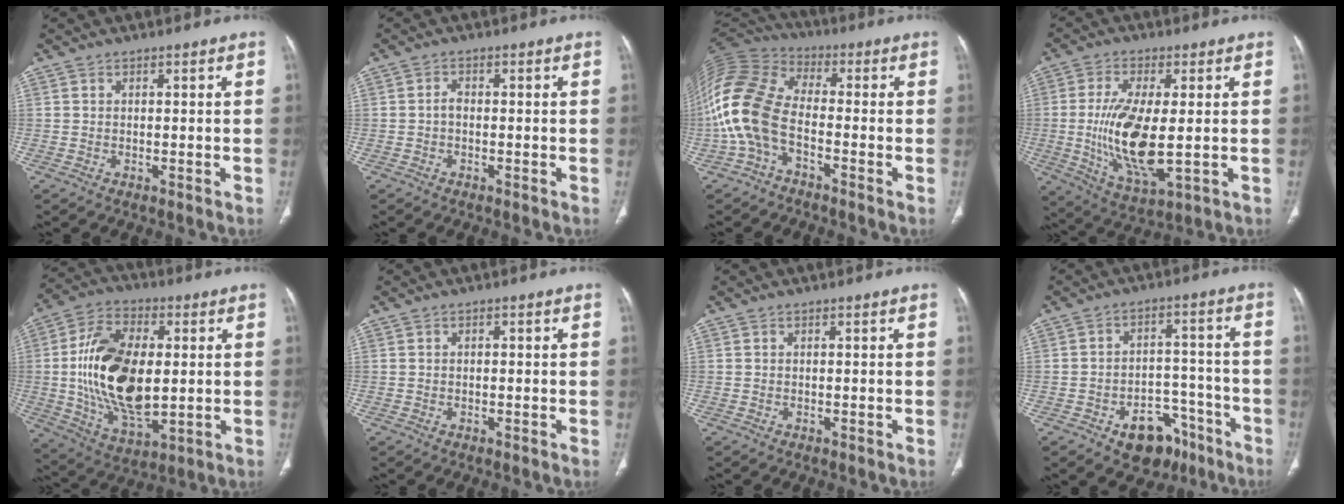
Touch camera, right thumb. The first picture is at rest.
{"total": 1.3, "force": [-0.4, 0.8, 1.0], "torque": [-0.016, 0.005, -0.010]}
{"total": 14.9, "force": [-3.8, 8.7, 11.5], "torque": [-0.255, 0.050, -0.082]}
{"total": 14.4, "force": [-0.7, 5.3, 13.3], "torque": [-0.269, -0.022, -0.004]}
{"total": 20.5, "force": [0.8, 11.2, 17.2], "torque": [-0.316, -0.006, 0.023]}
{"total": 0.6, "force": [0.0, 0.3, 0.5], "torque": [-0.010, 0.000, 0.002]}
{"total": 0.0}
{"total": 10.8, "force": [-6.4, 7.0, 5.1], "torque": [-0.036, 0.055, -0.084]}